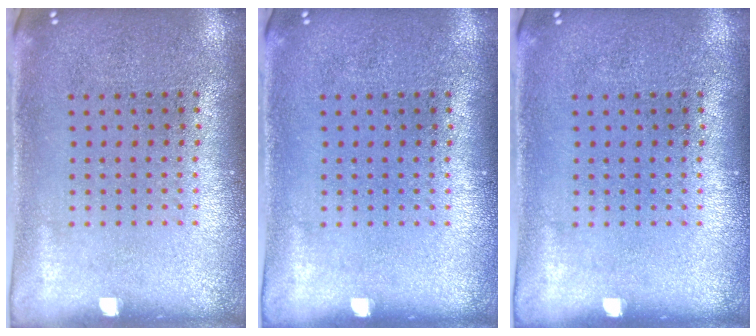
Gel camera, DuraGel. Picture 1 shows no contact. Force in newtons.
{"total": 0.0}
{"total": 0.0}